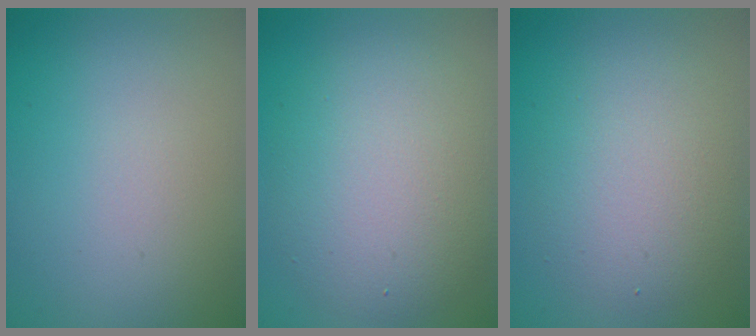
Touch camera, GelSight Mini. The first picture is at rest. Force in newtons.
{"total": 6.6, "press": 6.6, "slide": 0.1}
{"total": 4.6, "press": 4.6, "slide": 0.2}